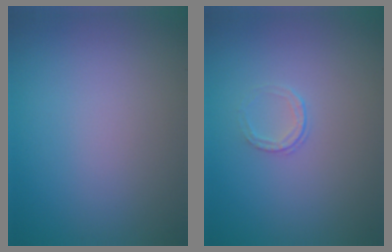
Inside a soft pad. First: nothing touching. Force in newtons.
{"total": 1.0, "press": 0.7, "slide": 0.7}